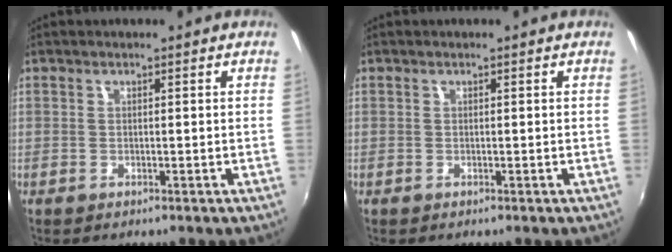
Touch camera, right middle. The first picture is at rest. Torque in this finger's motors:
{"motor_torque": [-0.01, 0.06, 0.00, 0.00]}